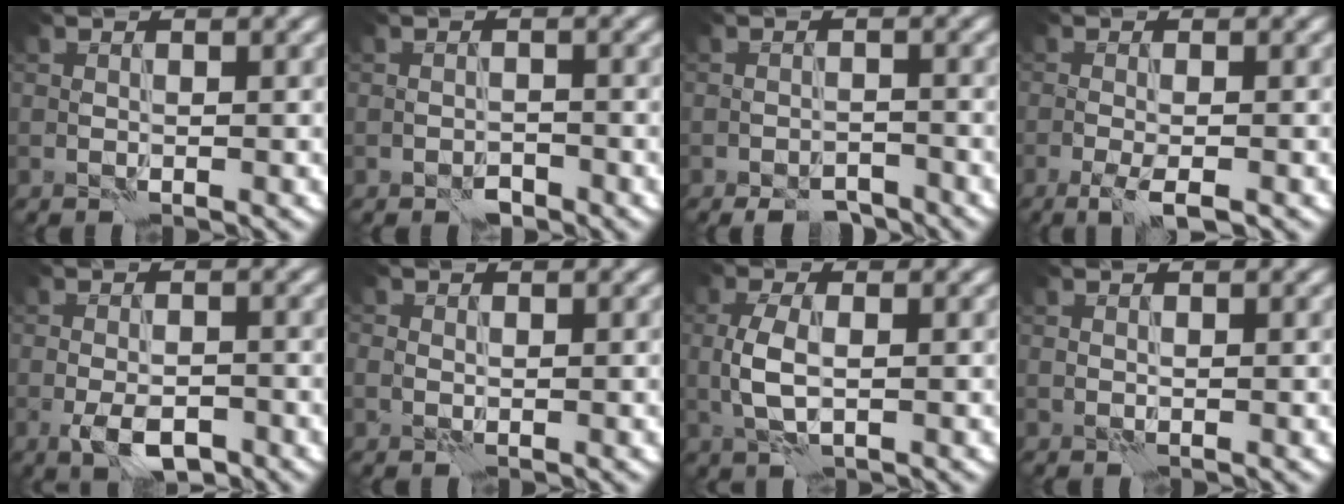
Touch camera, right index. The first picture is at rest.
{"total": 1.2, "force": [-1.0, 0.5, 0.3], "torque": [0.001, 0.004, -0.021]}
{"total": 3.6, "force": [-3.1, 1.2, 1.2], "torque": [-0.011, 0.001, -0.048]}
{"total": 2.6, "force": [-1.4, 0.3, 2.2], "torque": [-0.041, 0.000, -0.032]}
{"total": 3.9, "force": [-2.1, 1.5, 2.9], "torque": [-0.051, -0.002, -0.037]}
{"total": 0.8, "force": [0.2, 0.7, 0.4], "torque": [-0.005, -0.001, 0.002]}
{"total": 3.2, "force": [-0.3, 1.4, 2.9], "torque": [-0.068, 0.003, -0.006]}
{"total": 0.0}